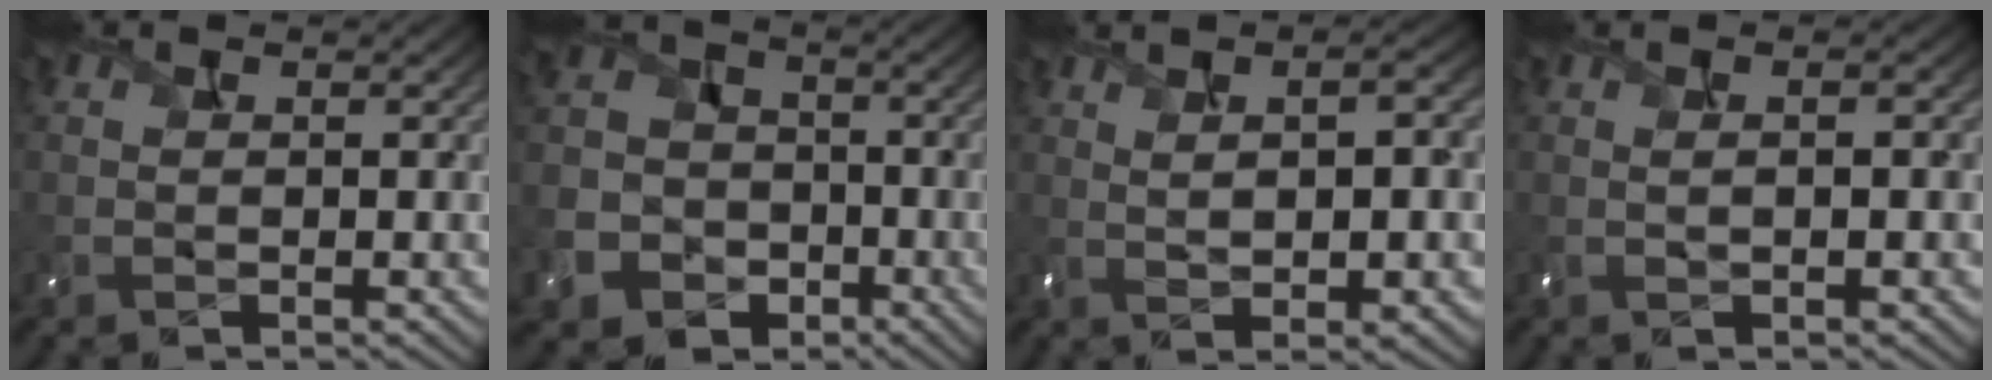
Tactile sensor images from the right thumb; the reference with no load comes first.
{"total": 9.5, "force": [-4.3, 7.8, 3.1], "torque": [-0.089, -0.038, -0.098]}
{"total": 8.1, "force": [1.4, 2.6, 7.5], "torque": [-0.096, 0.021, 0.020]}
{"total": 2.5, "force": [0.3, 0.5, 2.4], "torque": [-0.031, -0.001, -0.008]}